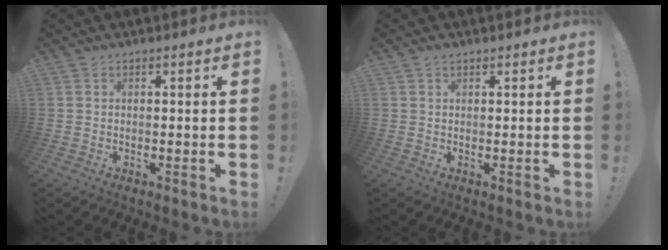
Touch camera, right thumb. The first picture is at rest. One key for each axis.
{"total": 0.9, "fx": 0.7, "fy": 0.5, "fz": 0.3, "tx": -0.001, "ty": -0.001, "tz": 0.012}